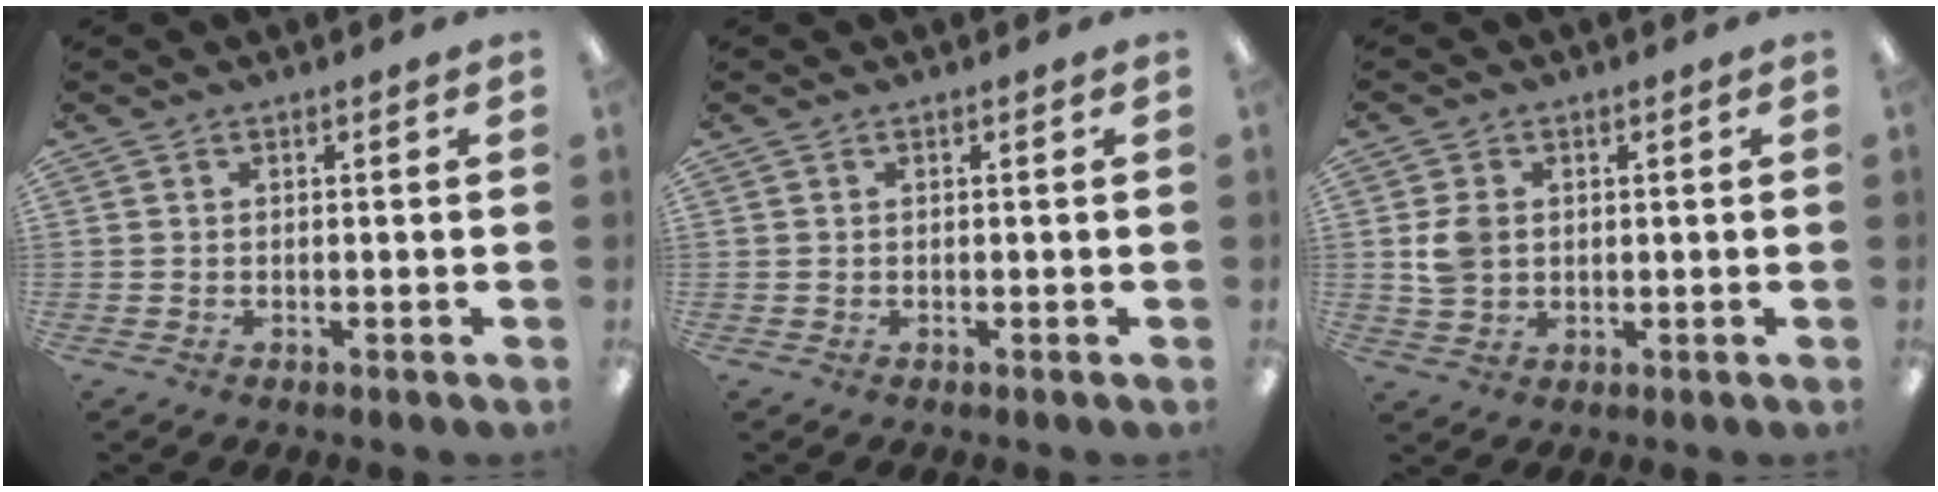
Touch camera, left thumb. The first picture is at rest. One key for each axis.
{"total": 0.0}
{"total": 5.2, "fx": 1.0, "fy": 4.4, "fz": 2.7, "tx": -0.040, "ty": 0.003, "tz": 0.019}